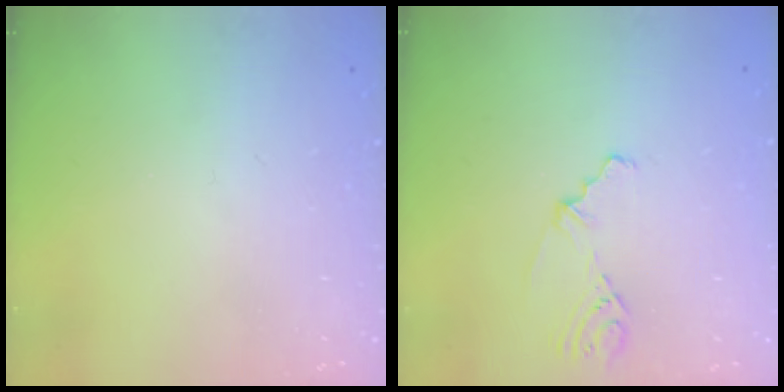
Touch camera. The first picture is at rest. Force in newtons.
{"total": 2.7, "press": 2.3, "slide": 1.6}